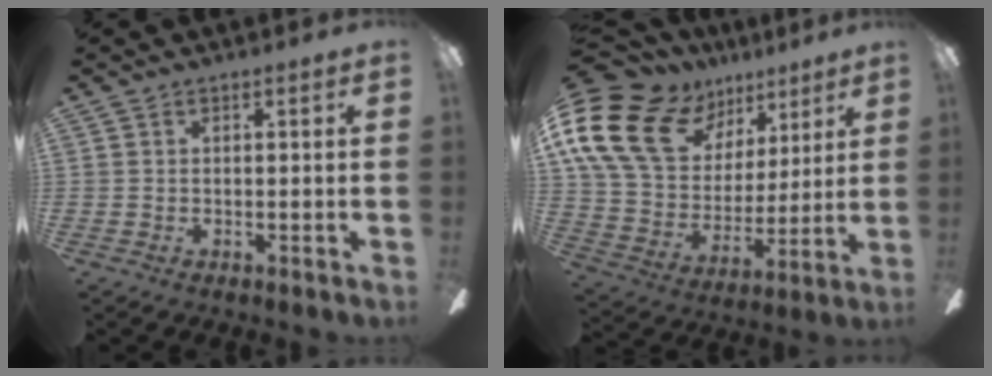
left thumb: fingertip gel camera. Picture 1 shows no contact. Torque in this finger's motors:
{"motor_torque": [2.63, 2.37, 1.39, -1.38, 0.66]}